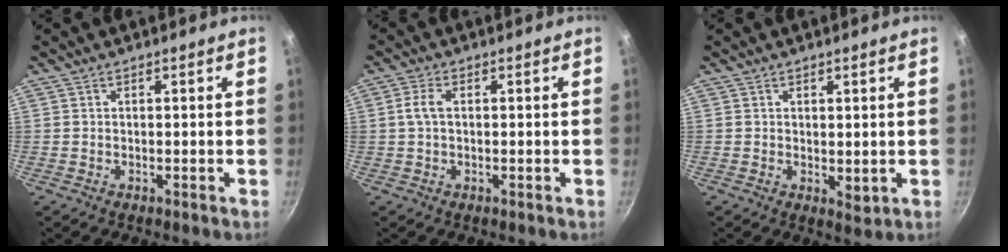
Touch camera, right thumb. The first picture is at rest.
{"total": 3.3, "force": [0.4, 1.6, 2.8], "torque": [-0.064, 0.008, 0.006]}
{"total": 2.4, "force": [1.0, 1.5, 1.7], "torque": [-0.022, -0.011, 0.016]}